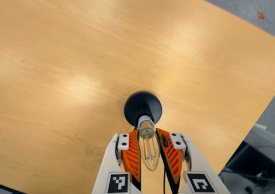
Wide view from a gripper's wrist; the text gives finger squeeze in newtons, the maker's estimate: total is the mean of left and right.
{"total": 17.1, "left": 16.0, "right": 18.1}